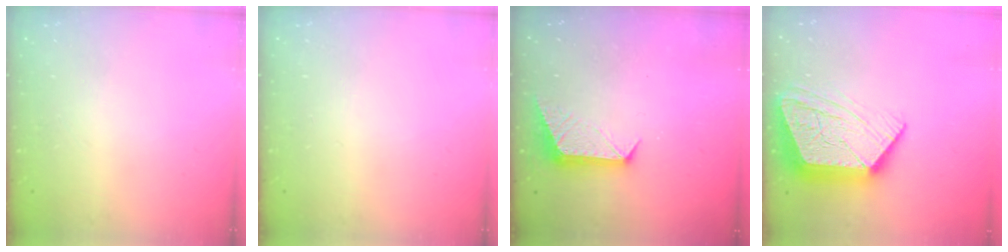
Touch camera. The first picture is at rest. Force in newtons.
{"total": 0.0}
{"total": 9.3, "press": 9.3, "slide": 0.5}
{"total": 19.1, "press": 19.0, "slide": 1.6}